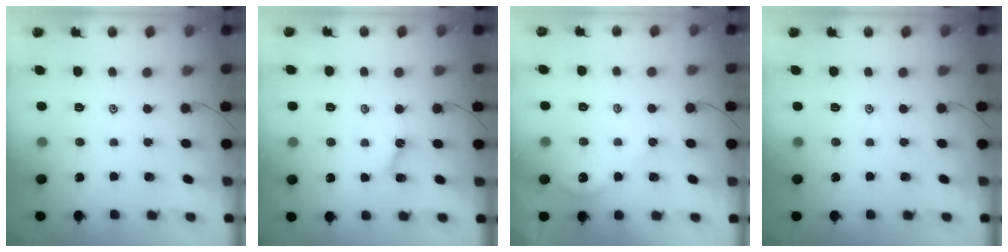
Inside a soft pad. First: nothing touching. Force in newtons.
{"total": 6.3, "press": 6.3, "slide": 0.1}
{"total": 2.9, "press": 2.9, "slide": 0.3}
{"total": 0.0}